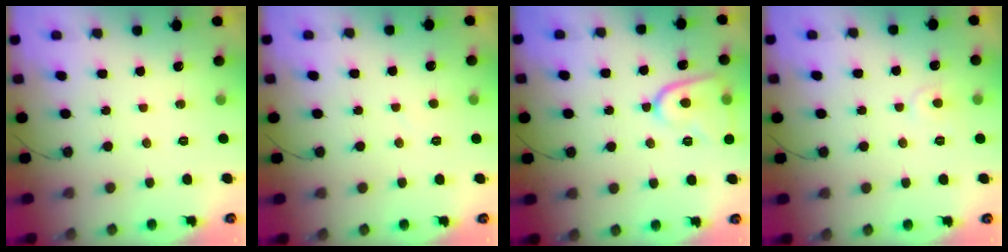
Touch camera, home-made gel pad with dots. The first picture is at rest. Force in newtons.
{"total": 1.9, "press": 1.9, "slide": 0.2}
{"total": 11.1, "press": 11.1, "slide": 1.0}
{"total": 4.1, "press": 4.1, "slide": 0.4}